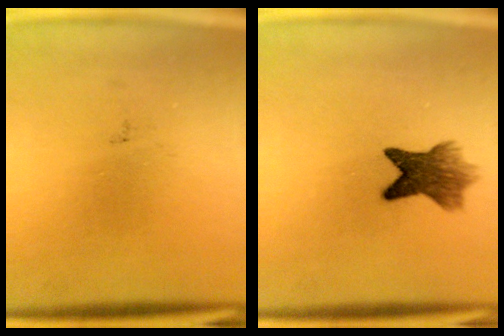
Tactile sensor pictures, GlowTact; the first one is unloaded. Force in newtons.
{"total": 6.6}